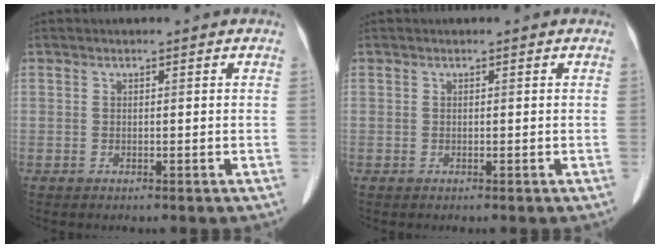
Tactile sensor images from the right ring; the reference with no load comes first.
{"total": 0.0}